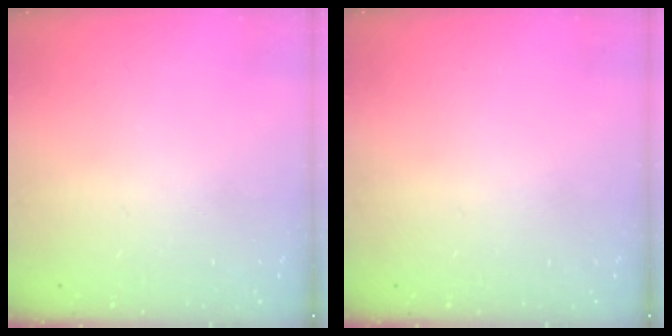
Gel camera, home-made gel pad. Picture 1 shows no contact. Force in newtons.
{"total": 0.0}